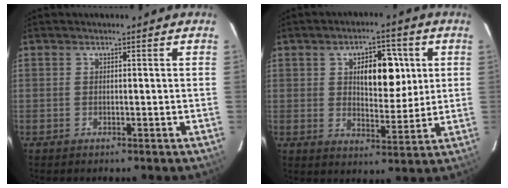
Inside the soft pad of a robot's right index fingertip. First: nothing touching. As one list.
[{"total": 9.3, "force": [2.6, 4.2, 7.9], "torque": [-0.113, 0.012, 0.044]}]